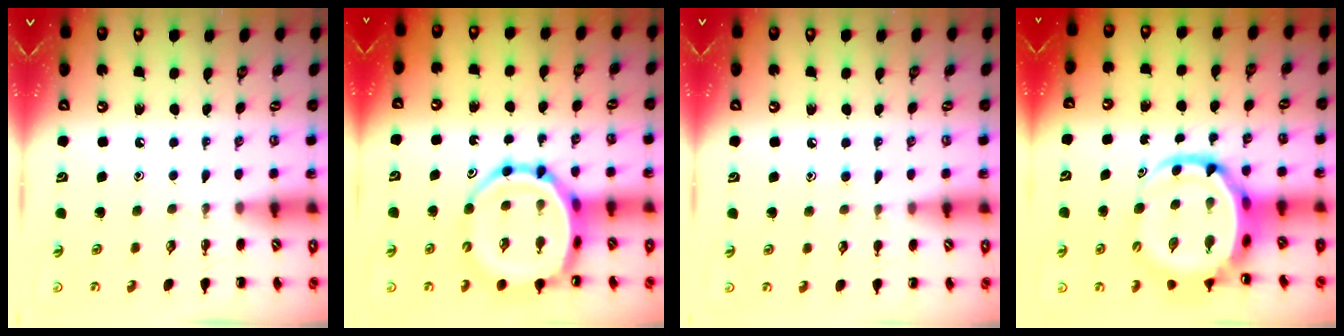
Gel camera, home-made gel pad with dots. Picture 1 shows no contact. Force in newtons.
{"total": 13.5, "press": 13.1, "slide": 3.3}
{"total": 6.0, "press": 5.6, "slide": 2.1}
{"total": 8.3, "press": 7.9, "slide": 2.4}